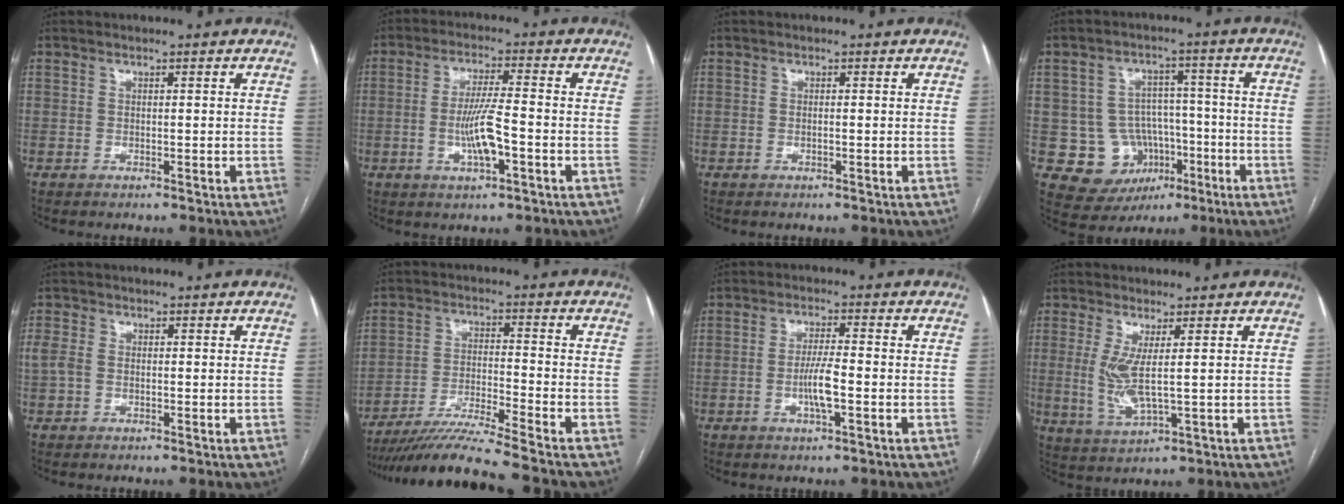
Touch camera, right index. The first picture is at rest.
{"total": 7.2, "force": [-2.0, 0.8, 6.9], "torque": [-0.136, 0.000, -0.037]}
{"total": 0.5, "force": [-0.1, 0.1, 0.5], "torque": [-0.011, 0.000, -0.001]}
{"total": 10.3, "force": [-2.9, 9.3, 3.1], "torque": [-0.042, 0.033, -0.030]}
{"total": 3.3, "force": [-0.3, 2.4, 2.3], "torque": [-0.071, 0.015, -0.003]}
{"total": 11.6, "force": [-10.3, -2.1, 4.9], "torque": [-0.081, -0.021, -0.181]}
{"total": 5.0, "force": [-1.4, 0.5, 4.8], "torque": [-0.097, -0.002, -0.025]}
{"total": 5.9, "force": [0.7, 0.9, 5.8], "torque": [-0.138, -0.012, 0.019]}